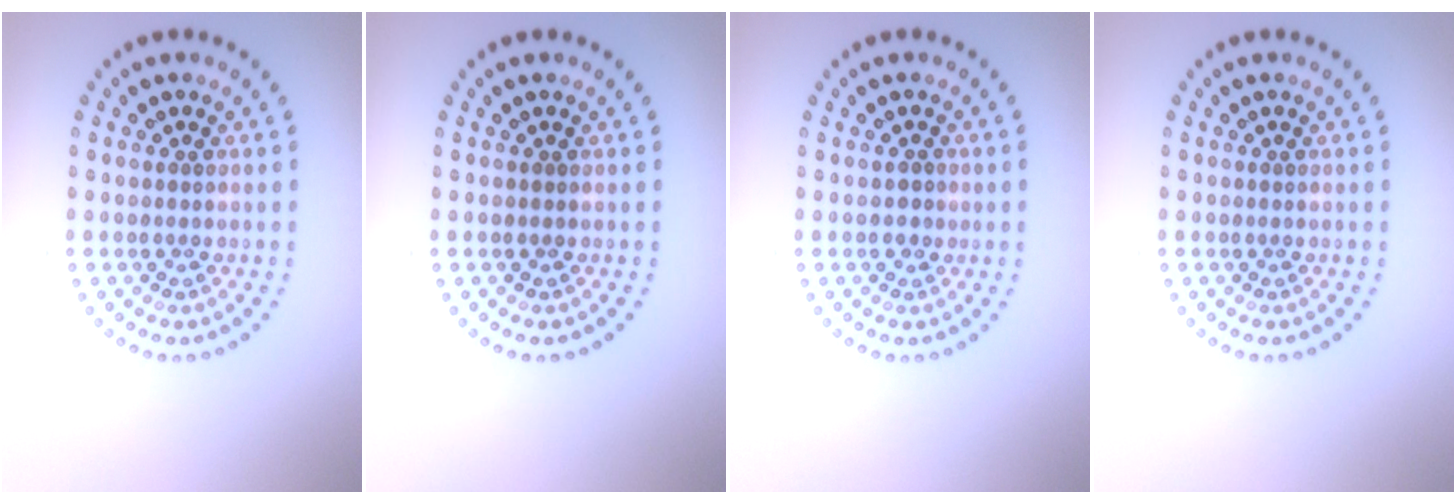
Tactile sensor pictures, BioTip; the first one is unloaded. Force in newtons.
{"total": 0.0}
{"total": 0.9, "press": 0.8, "slide": 0.1}
{"total": 0.0}